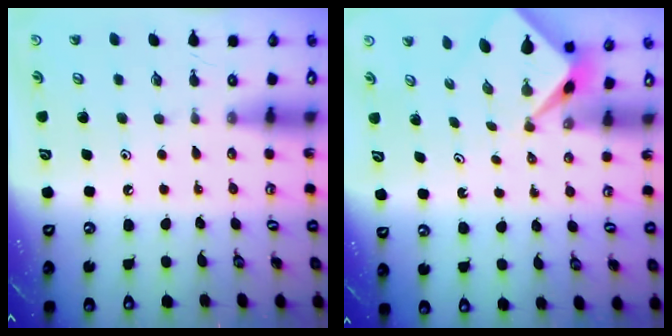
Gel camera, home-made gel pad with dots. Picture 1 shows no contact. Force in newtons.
{"total": 1.6, "press": 1.6, "slide": 0.3}